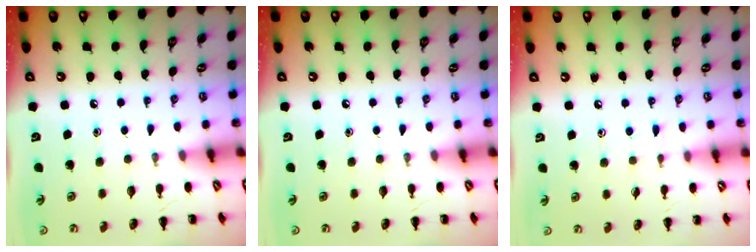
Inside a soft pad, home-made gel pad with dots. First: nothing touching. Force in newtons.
{"total": 0.0}
{"total": 3.0, "press": 2.7, "slide": 1.2}